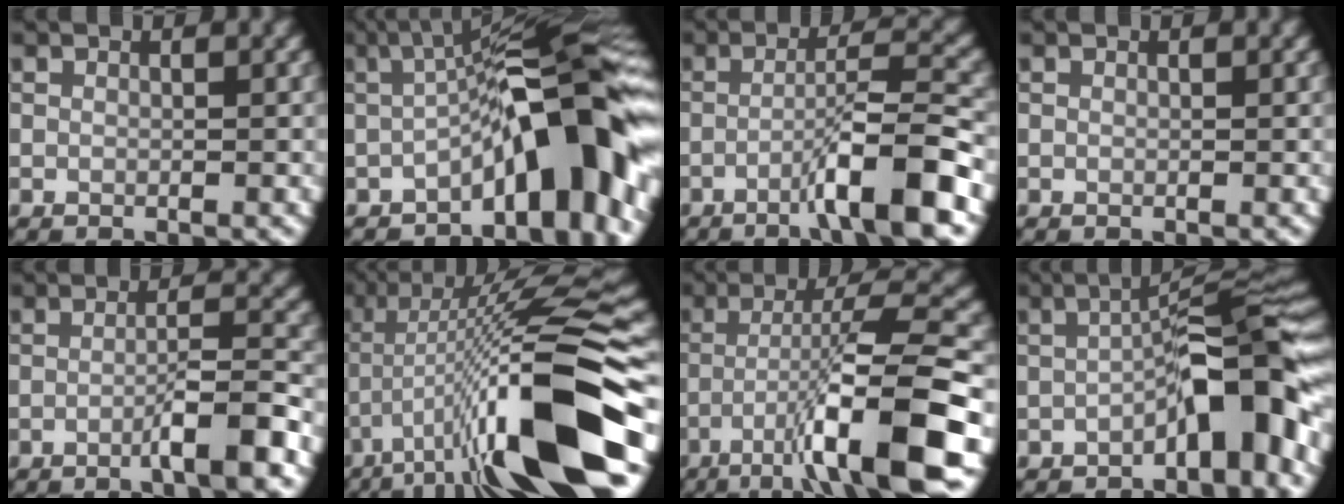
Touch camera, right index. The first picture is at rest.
{"total": 11.5, "force": [-3.3, 2.9, 10.6], "torque": [-0.135, 0.026, -0.060]}
{"total": 7.2, "force": [-3.4, 0.8, 6.3], "torque": [-0.092, 0.017, -0.068]}
{"total": 0.0}
{"total": 4.5, "force": [-2.0, 0.5, 4.0], "torque": [-0.054, 0.015, -0.045]}
{"total": 14.4, "force": [-5.2, 2.5, 13.2], "torque": [-0.220, 0.010, -0.081]}
{"total": 10.8, "force": [-5.1, 1.3, 9.4], "torque": [-0.145, 0.019, -0.082]}
{"total": 7.7, "force": [-2.8, 1.7, 7.0], "torque": [-0.092, 0.027, -0.052]}